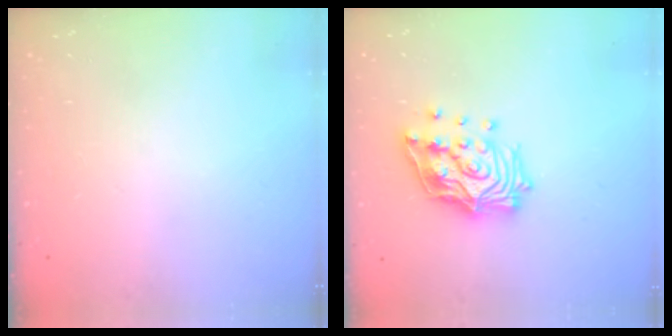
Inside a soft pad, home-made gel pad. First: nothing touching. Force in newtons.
{"total": 17.7, "press": 17.6, "slide": 2.0}